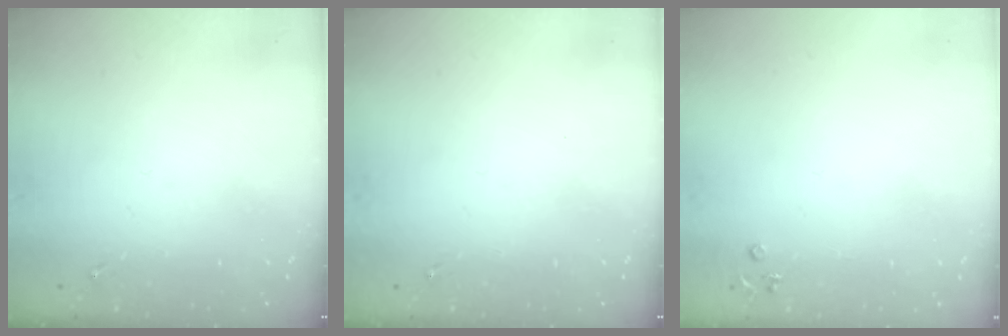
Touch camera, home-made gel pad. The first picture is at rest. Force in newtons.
{"total": 0.0}
{"total": 3.9, "press": 3.8, "slide": 0.6}